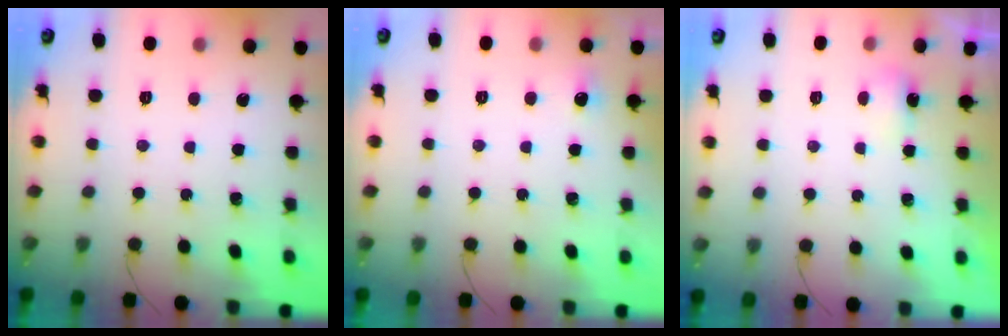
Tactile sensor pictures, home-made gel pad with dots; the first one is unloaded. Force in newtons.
{"total": 3.6, "press": 3.3, "slide": 1.5}
{"total": 2.9, "press": 2.8, "slide": 0.6}